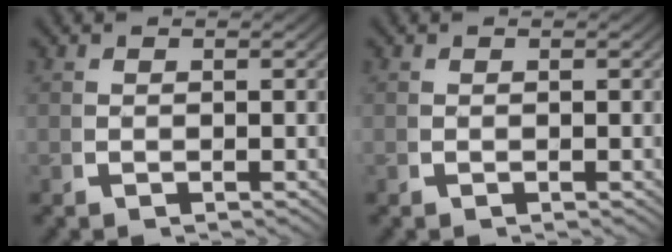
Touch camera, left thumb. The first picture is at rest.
{"total": 0.0}